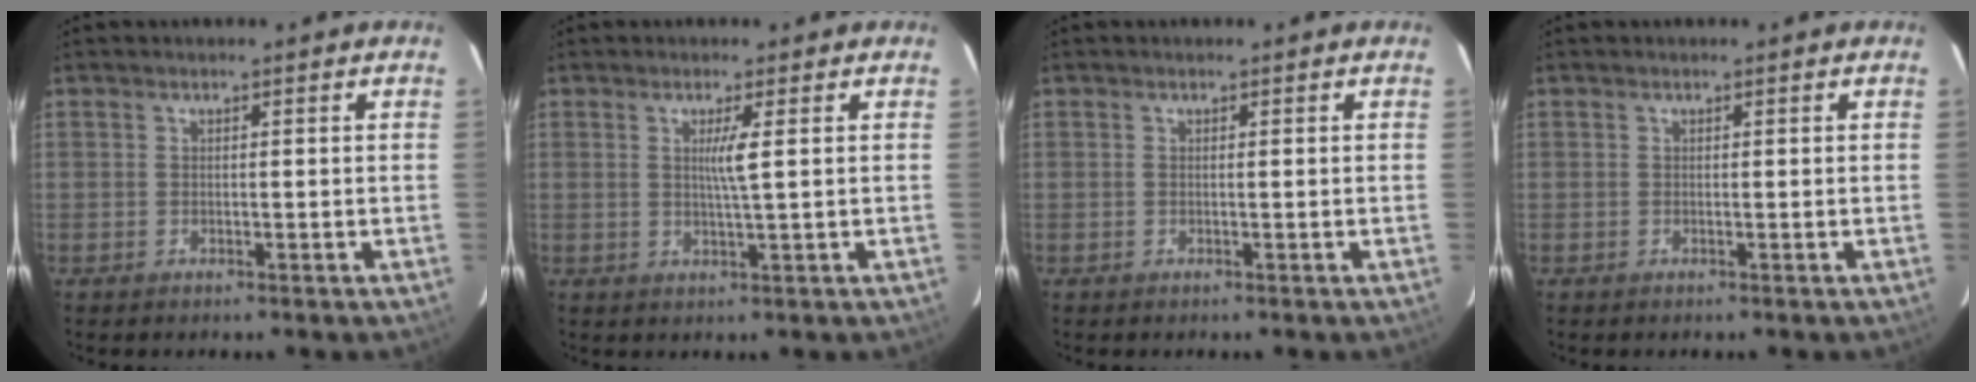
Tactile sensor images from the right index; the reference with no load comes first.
{"total": 2.9, "force": [0.6, -0.6, 2.8], "torque": [-0.054, -0.006, 0.011]}
{"total": 0.0}
{"total": 0.0}